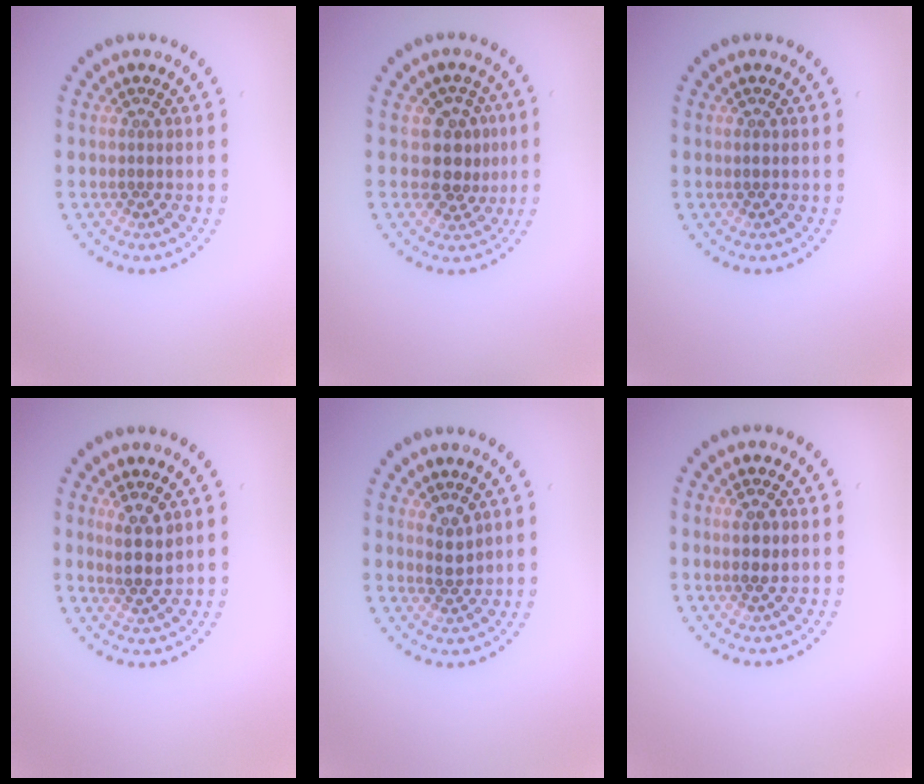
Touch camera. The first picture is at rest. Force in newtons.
{"total": 3.3, "press": 2.9, "slide": 1.5}
{"total": 0.6, "press": 0.5, "slide": 0.2}
{"total": 2.6, "press": 2.3, "slide": 1.3}
{"total": 1.7, "press": 1.6, "slide": 0.6}
{"total": 1.5, "press": 1.3, "slide": 0.6}